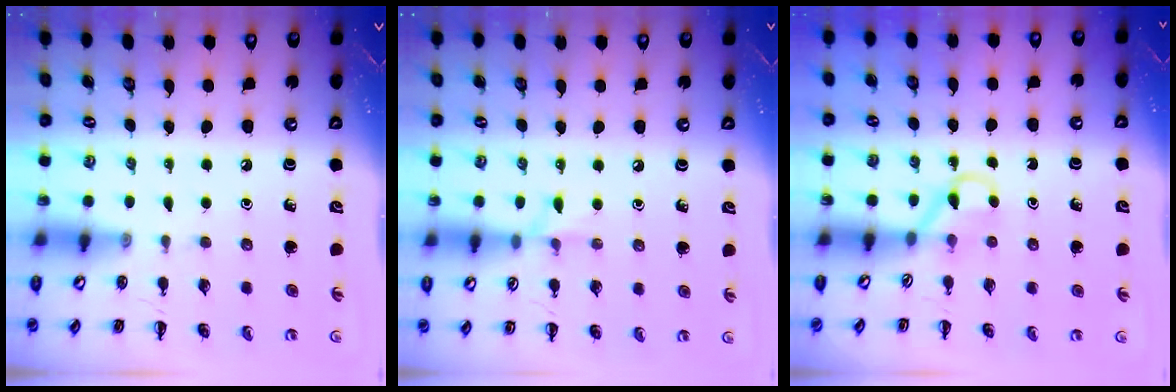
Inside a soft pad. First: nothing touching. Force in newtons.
{"total": 5.4, "press": 5.1, "slide": 1.8}
{"total": 2.6, "press": 2.4, "slide": 0.9}